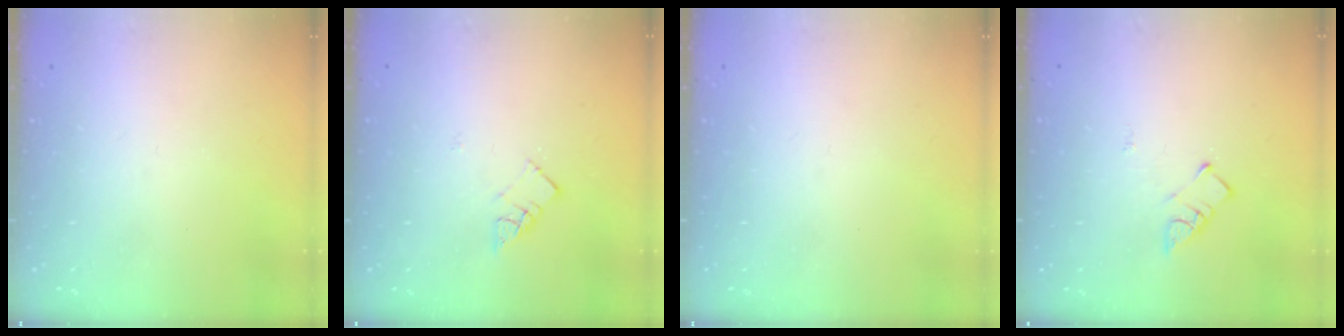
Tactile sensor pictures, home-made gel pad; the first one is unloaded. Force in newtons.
{"total": 5.4, "press": 5.4, "slide": 0.1}
{"total": 0.0}
{"total": 3.6, "press": 3.5, "slide": 0.4}